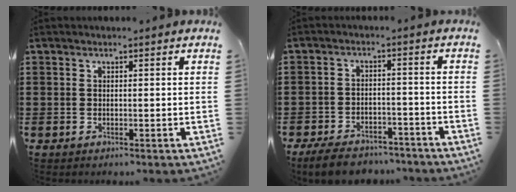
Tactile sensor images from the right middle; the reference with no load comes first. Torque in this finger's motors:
{"motor_torque": [1.34, -0.80, 0.13, 0.09]}